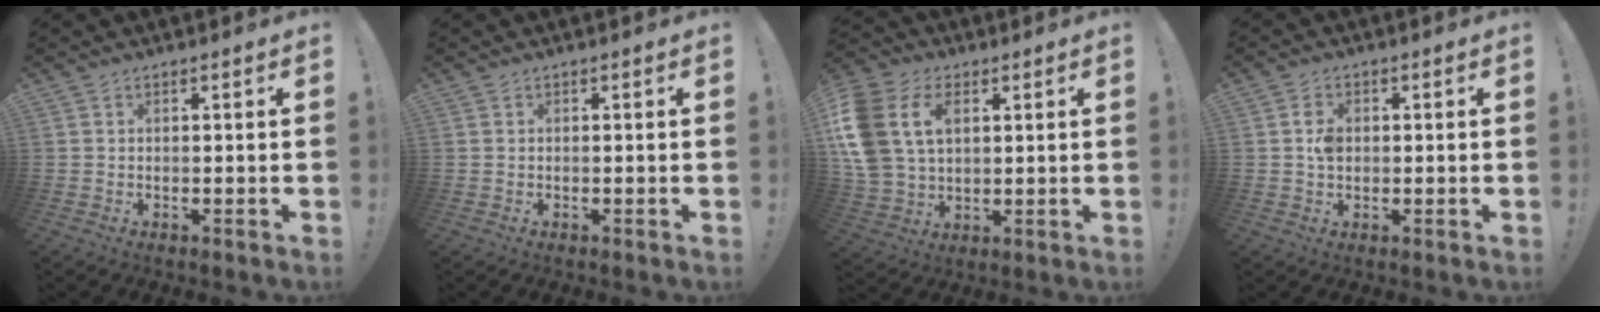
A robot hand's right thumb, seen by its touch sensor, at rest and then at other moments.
{"total": 0.0}
{"total": 17.3, "force": [5.5, 12.2, 11.0], "torque": [-0.229, -0.011, 0.105]}
{"total": 3.6, "force": [0.1, 2.6, 2.4], "torque": [-0.036, 0.003, 0.001]}